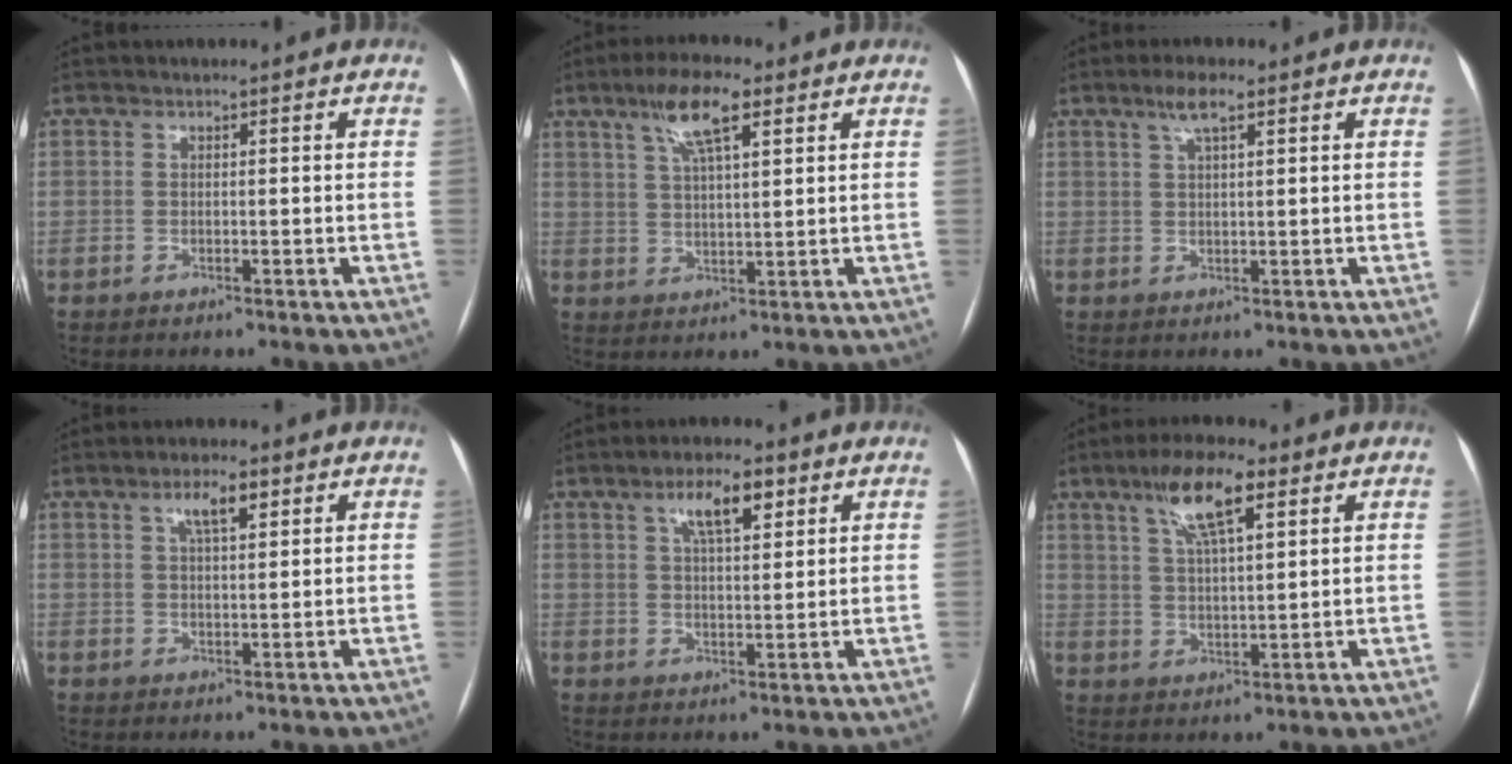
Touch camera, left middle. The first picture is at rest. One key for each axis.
{"total": 7.7, "fx": 4.3, "fy": 1.5, "fz": 6.2, "tx": -0.121, "ty": 0.014, "tz": 0.077}
{"total": 3.5, "fx": 2.1, "fy": 0.5, "fz": 2.7, "tx": -0.056, "ty": 0.008, "tz": 0.040}
{"total": 4.2, "fx": 2.2, "fy": 1.0, "fz": 3.4, "tx": -0.066, "ty": 0.007, "tz": 0.040}
{"total": 7.1, "fx": 3.8, "fy": 2.0, "fz": 5.7, "tx": -0.103, "ty": 0.012, "tz": 0.064}
{"total": 9.2, "fx": 5.0, "fy": 2.0, "fz": 7.4, "tx": -0.140, "ty": 0.014, "tz": 0.088}